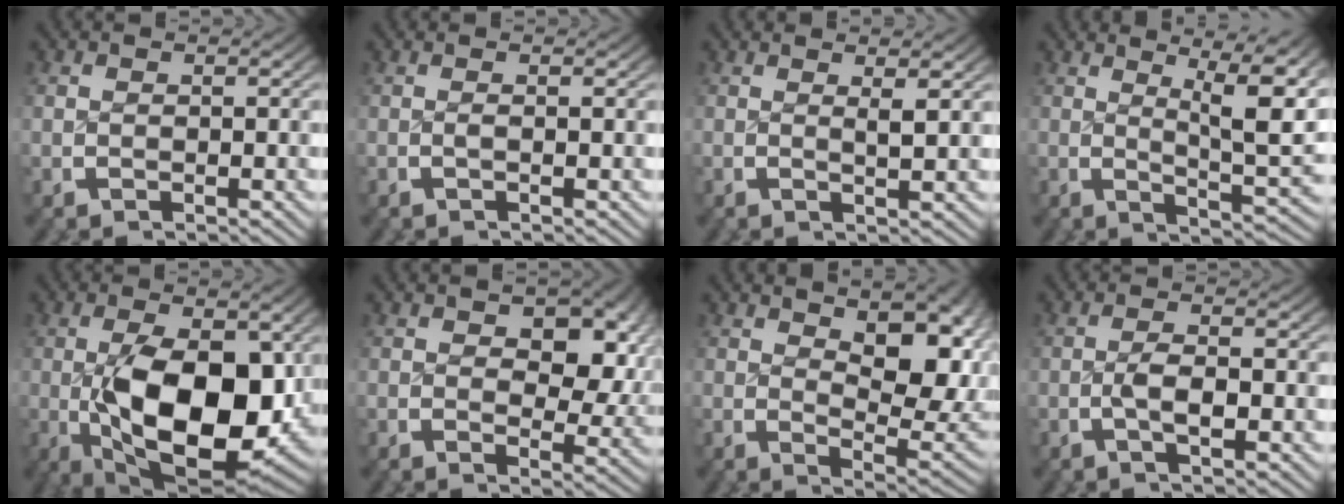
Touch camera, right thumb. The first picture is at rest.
{"total": 0.8, "force": [-0.1, -0.8, -0.1], "torque": [0.000, -0.001, -0.002]}
{"total": 1.5, "force": [1.0, -1.1, 0.3], "torque": [-0.004, -0.003, 0.017]}
{"total": 6.6, "force": [2.4, 1.7, 5.9], "torque": [-0.068, -0.008, 0.037]}
{"total": 15.7, "force": [-2.3, 8.5, 13.0], "torque": [-0.247, -0.060, -0.012]}
{"total": 6.2, "force": [1.4, 3.7, 4.7], "torque": [-0.065, -0.026, 0.027]}
{"total": 7.2, "force": [1.5, 3.7, 6.0], "torque": [-0.096, -0.041, 0.040]}
{"total": 1.7, "force": [-0.6, 0.2, 1.6], "torque": [-0.032, 0.000, -0.015]}